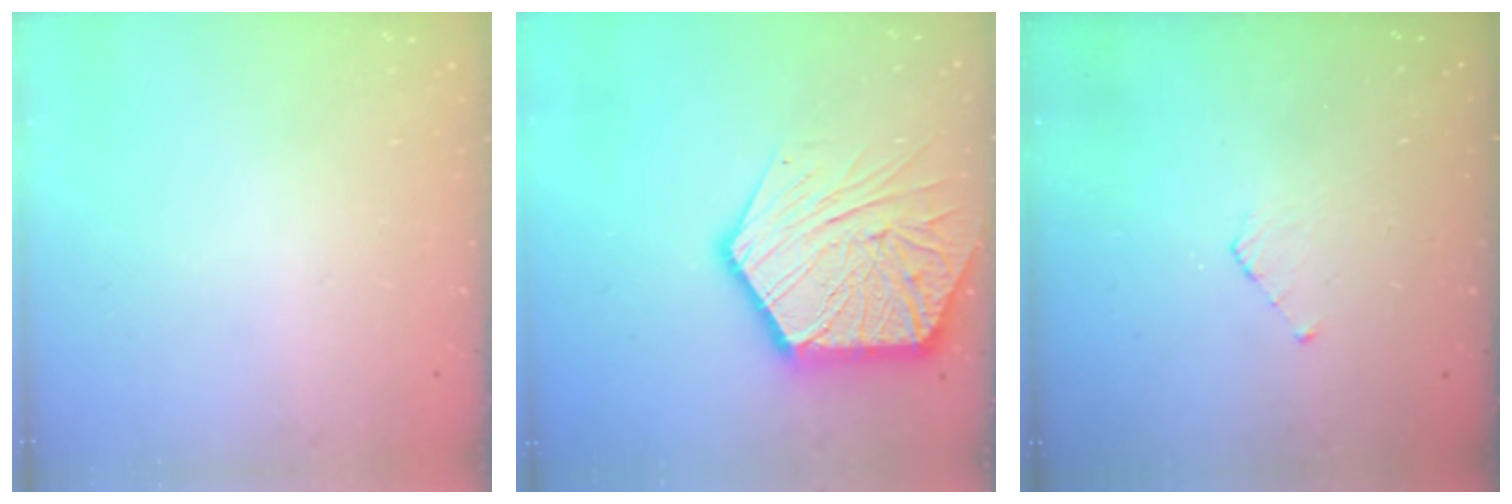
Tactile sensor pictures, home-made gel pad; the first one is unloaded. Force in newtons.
{"total": 19.8, "press": 19.7, "slide": 1.9}
{"total": 4.3, "press": 4.3, "slide": 0.3}